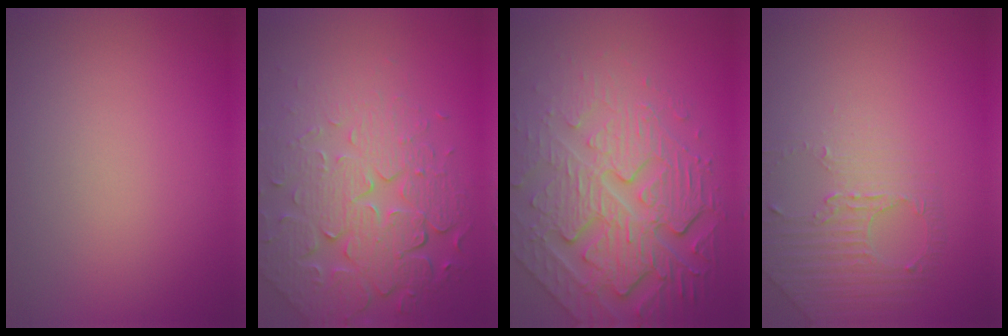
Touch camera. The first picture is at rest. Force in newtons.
{"total": 7.7, "press": 5.5, "slide": 5.4}
{"total": 8.3, "press": 5.8, "slide": 6.0}
{"total": 1.8, "press": 1.5, "slide": 1.0}